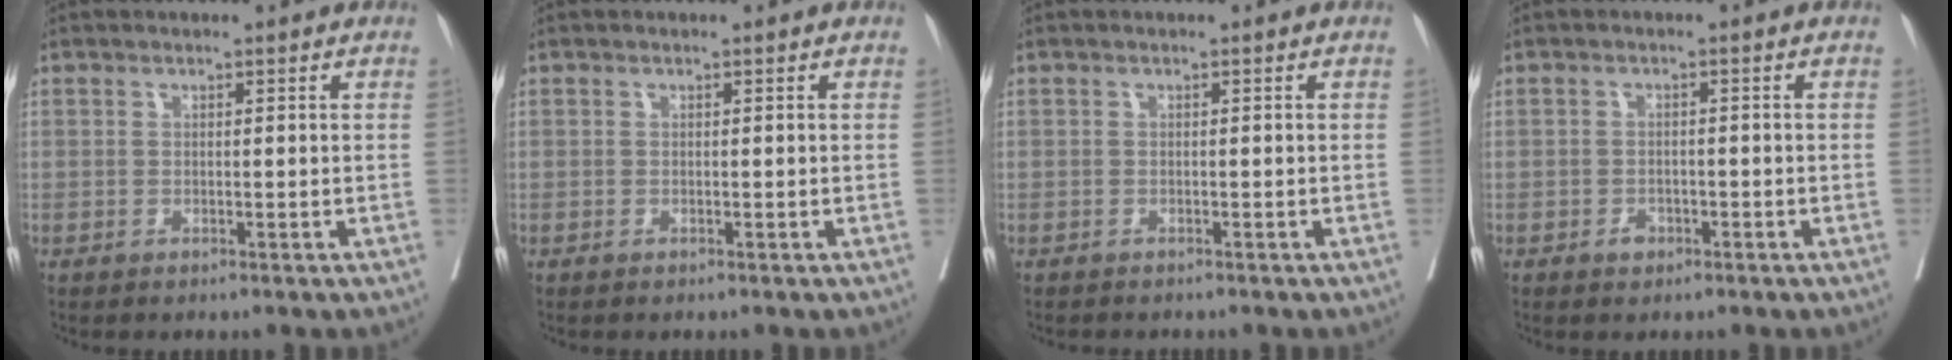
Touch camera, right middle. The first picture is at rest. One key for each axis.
{"total": 0.0}
{"total": 1.2, "fx": -1.1, "fy": 0.4, "fz": 0.2, "tx": -0.011, "ty": -0.003, "tz": -0.018}
{"total": 1.5, "fx": -0.9, "fy": 1.1, "fz": 0.6, "tx": -0.007, "ty": 0.004, "tz": -0.011}